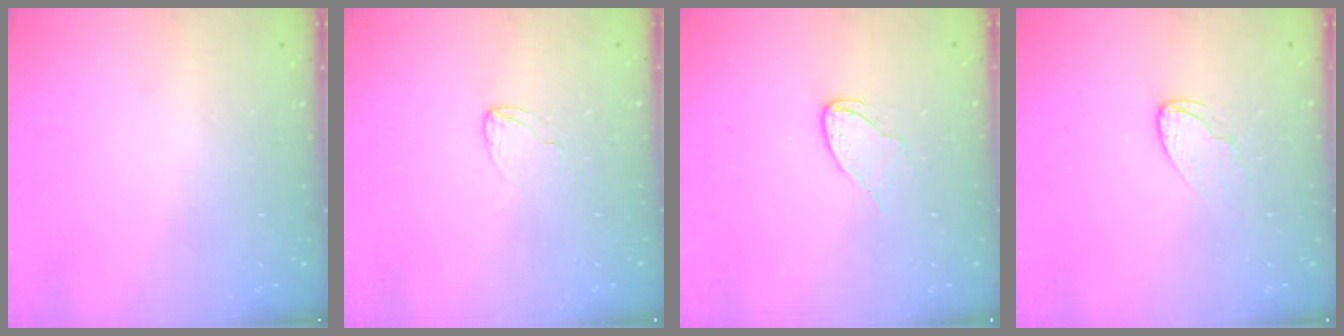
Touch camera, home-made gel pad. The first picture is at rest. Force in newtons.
{"total": 2.6, "press": 2.6, "slide": 0.0}
{"total": 4.9, "press": 4.9, "slide": 0.5}
{"total": 4.6, "press": 4.5, "slide": 0.3}